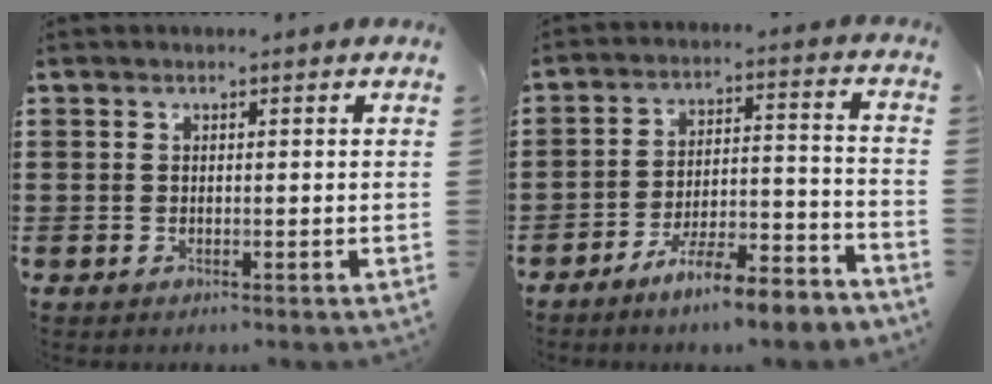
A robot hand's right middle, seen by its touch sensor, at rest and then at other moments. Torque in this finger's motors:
{"motor_torque": [1.81, -0.33, 0.31, 0.18]}